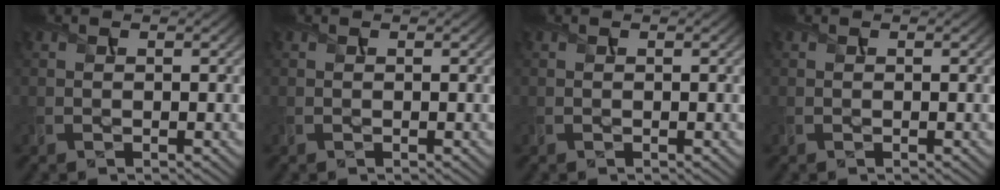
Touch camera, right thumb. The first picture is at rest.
{"total": 0.0}
{"total": 0.0}
{"total": 0.0}